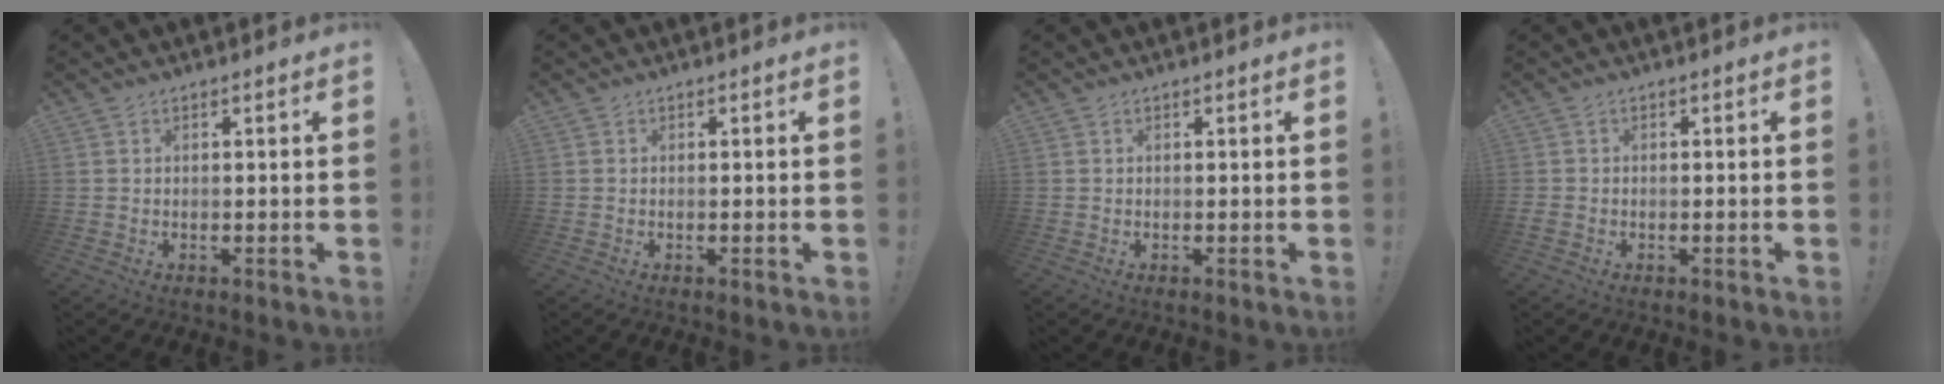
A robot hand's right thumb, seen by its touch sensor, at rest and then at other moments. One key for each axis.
{"total": 0.0}
{"total": 0.0}
{"total": 1.0, "fx": -0.6, "fy": 0.8, "fz": 0.4, "tx": -0.004, "ty": 0.004, "tz": -0.010}